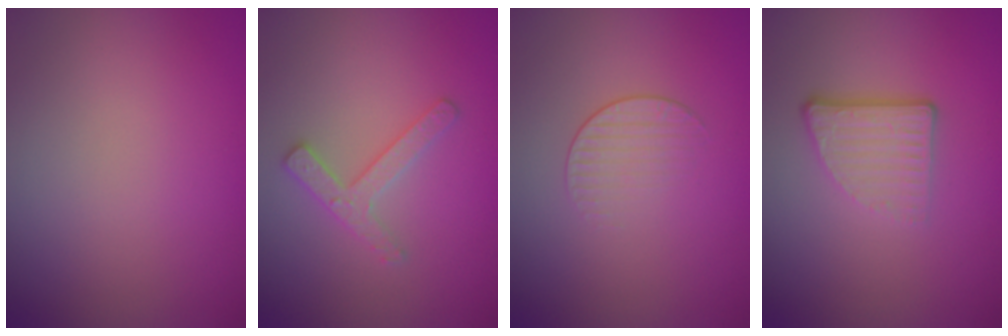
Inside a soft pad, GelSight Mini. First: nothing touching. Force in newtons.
{"total": 2.4, "press": 2.4, "slide": 0.4}
{"total": 1.5, "press": 0.7, "slide": 1.3}
{"total": 3.7, "press": 2.5, "slide": 2.7}